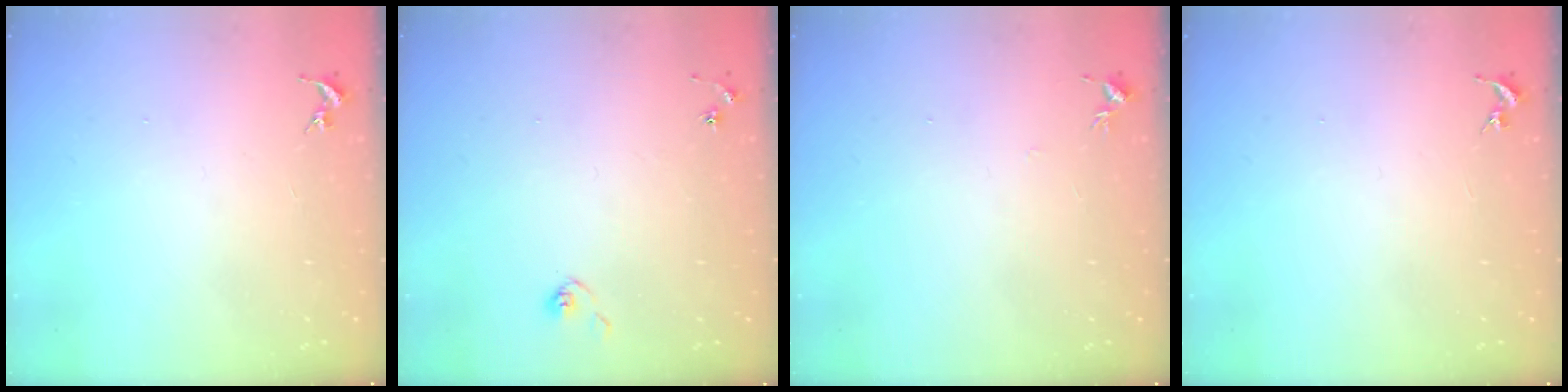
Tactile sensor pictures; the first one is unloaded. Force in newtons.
{"total": 5.0, "press": 5.0, "slide": 0.5}
{"total": 3.9, "press": 3.9, "slide": 0.5}
{"total": 0.0}